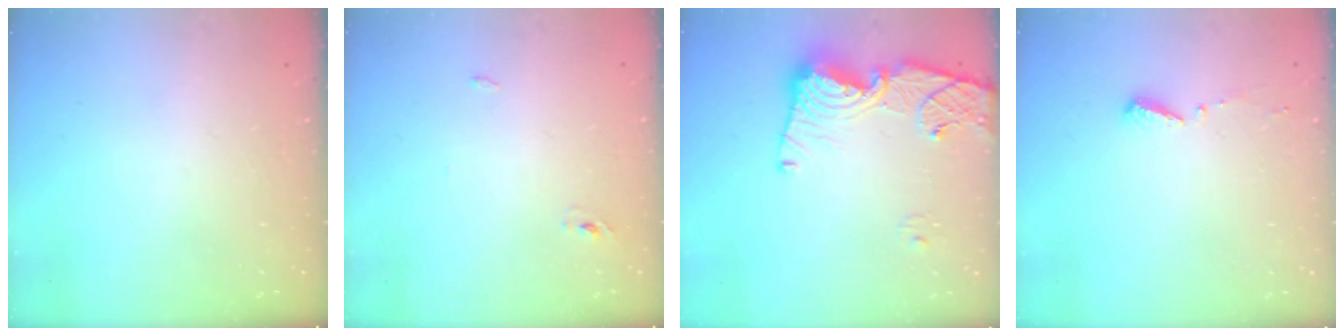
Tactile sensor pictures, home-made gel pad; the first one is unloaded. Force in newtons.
{"total": 2.4, "press": 2.1, "slide": 1.0}
{"total": 15.0, "press": 14.9, "slide": 2.0}
{"total": 3.5, "press": 3.5, "slide": 0.3}